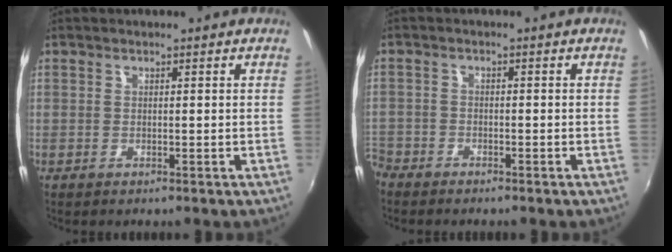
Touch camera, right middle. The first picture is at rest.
{"total": 4.8, "force": [-3.8, 2.8, 1.0], "torque": [-0.050, -0.005, -0.075]}